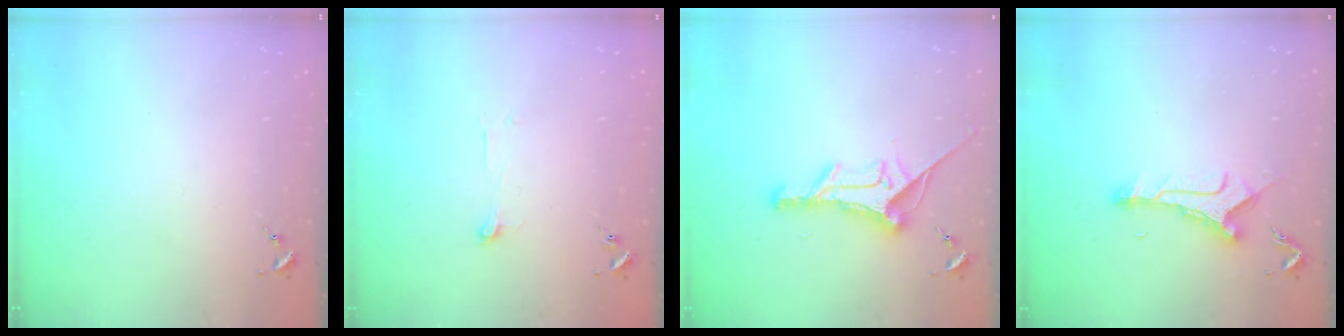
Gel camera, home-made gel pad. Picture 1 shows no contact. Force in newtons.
{"total": 4.7, "press": 4.7, "slide": 0.4}
{"total": 18.0, "press": 18.0, "slide": 0.5}
{"total": 10.2, "press": 10.2, "slide": 0.6}